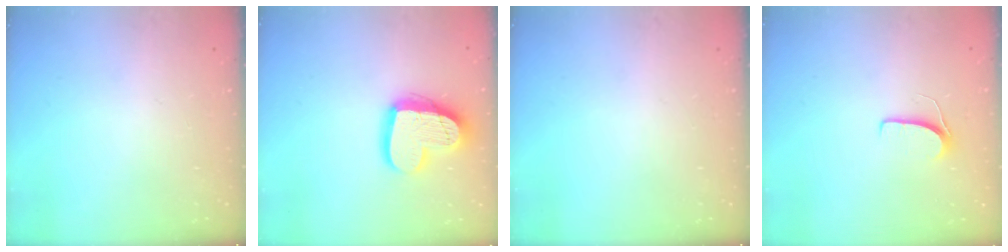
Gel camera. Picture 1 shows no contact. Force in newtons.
{"total": 17.8, "press": 17.7, "slide": 1.4}
{"total": 0.0}
{"total": 5.9, "press": 5.9, "slide": 0.4}